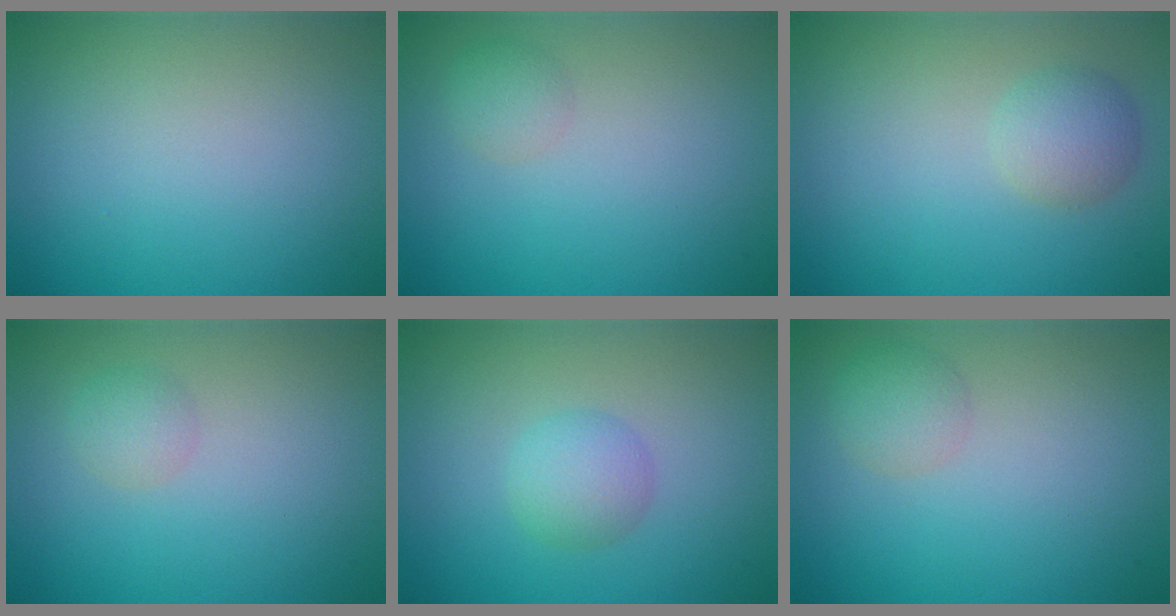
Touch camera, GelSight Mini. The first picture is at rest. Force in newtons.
{"total": 1.4, "press": 1.4, "slide": 0.0}
{"total": 2.4, "press": 2.4, "slide": 0.0}
{"total": 1.4, "press": 1.4, "slide": 0.1}
{"total": 2.4, "press": 2.4, "slide": 0.1}
{"total": 1.9, "press": 1.9, "slide": 0.1}